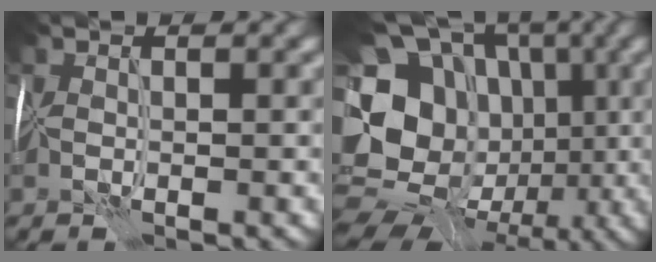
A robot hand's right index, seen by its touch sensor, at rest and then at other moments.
{"total": 19.0, "force": [-1.8, 16.7, 8.9], "torque": [-0.173, 0.011, -0.045]}